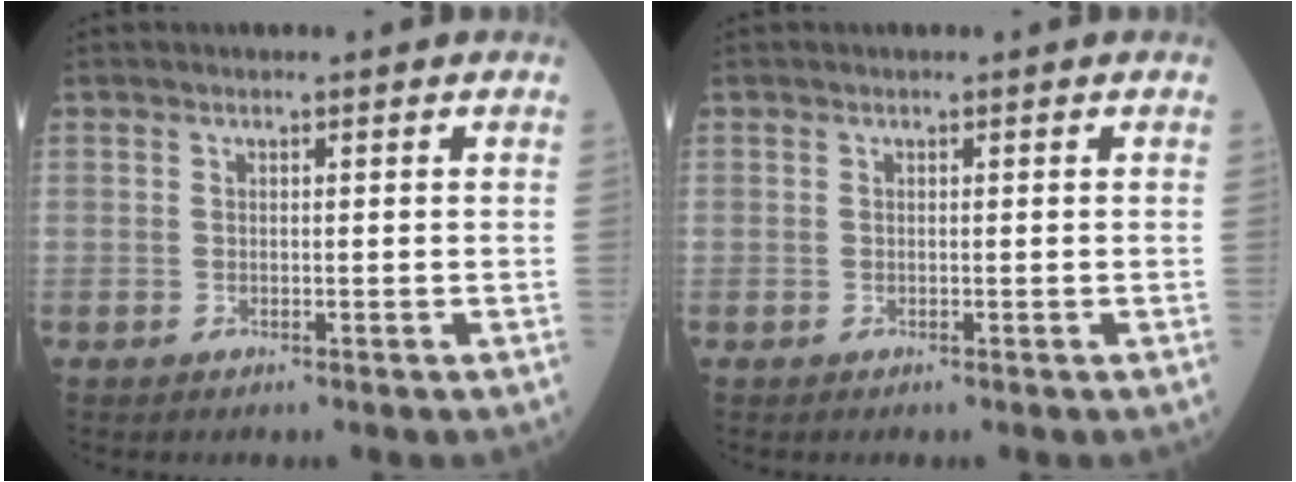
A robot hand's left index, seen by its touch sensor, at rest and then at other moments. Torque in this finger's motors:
{"motor_torque": [0.14, 0.02, -0.02, 0.00]}